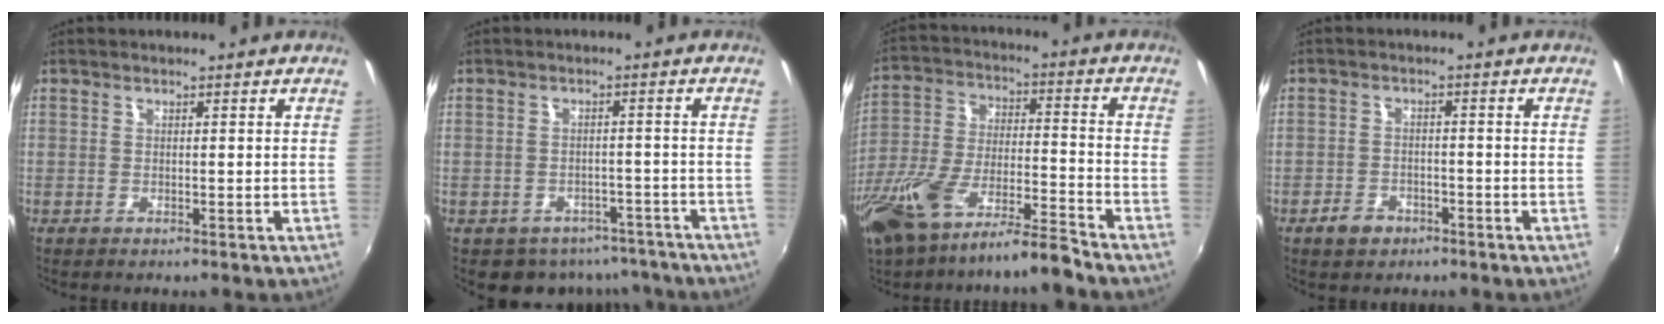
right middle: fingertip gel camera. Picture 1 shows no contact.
{"total": 9.1, "force": [-6.8, 5.6, 2.2], "torque": [-0.051, 0.011, -0.072]}
{"total": 14.6, "force": [-11.2, 2.9, 8.9], "torque": [-0.194, -0.016, -0.209]}
{"total": 4.0, "force": [-2.7, 2.7, 1.4], "torque": [-0.041, 0.006, -0.042]}